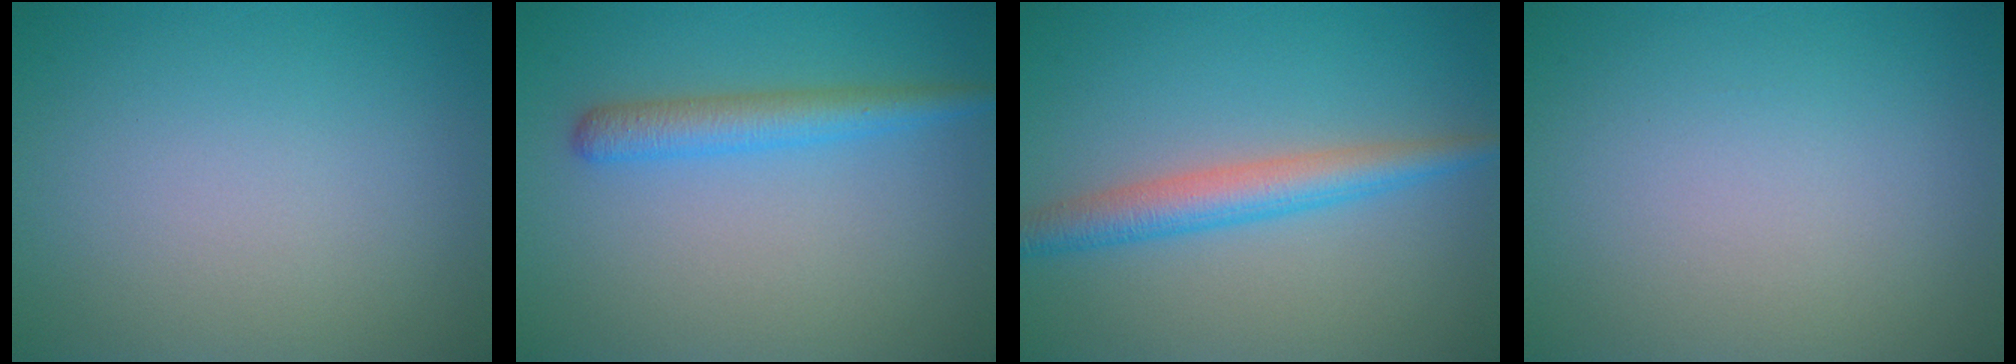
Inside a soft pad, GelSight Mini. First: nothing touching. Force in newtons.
{"total": 3.0, "press": 3.0, "slide": 0.2}
{"total": 3.7, "press": 3.7, "slide": 0.1}
{"total": 0.0}